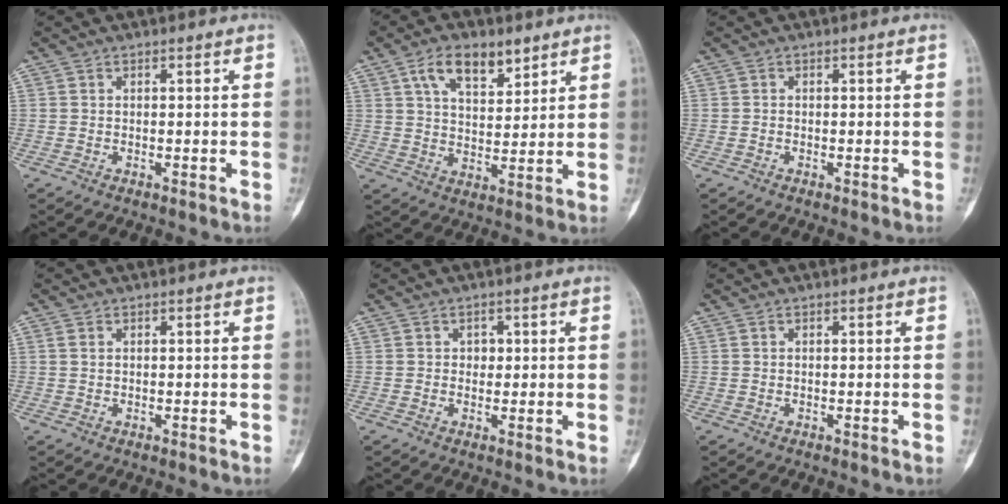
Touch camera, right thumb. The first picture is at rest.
{"total": 9.9, "force": [5.7, 4.9, 6.4], "torque": [-0.091, -0.025, 0.101]}
{"total": 0.0}
{"total": 0.8, "force": [0.3, 0.5, 0.6], "torque": [-0.015, 0.004, 0.008]}
{"total": 1.7, "force": [0.3, 1.4, 0.8], "torque": [0.001, 0.003, 0.001]}
{"total": 0.0}